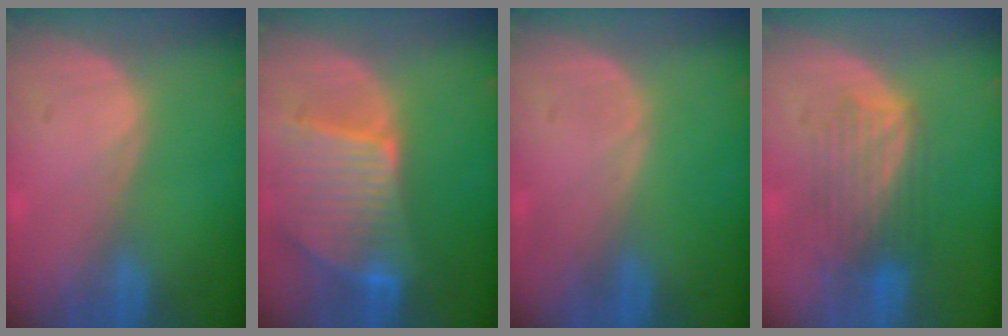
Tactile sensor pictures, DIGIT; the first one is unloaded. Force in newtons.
{"total": 9.6, "press": 8.5, "slide": 4.5}
{"total": 0.0}
{"total": 6.1, "press": 6.1, "slide": 0.6}